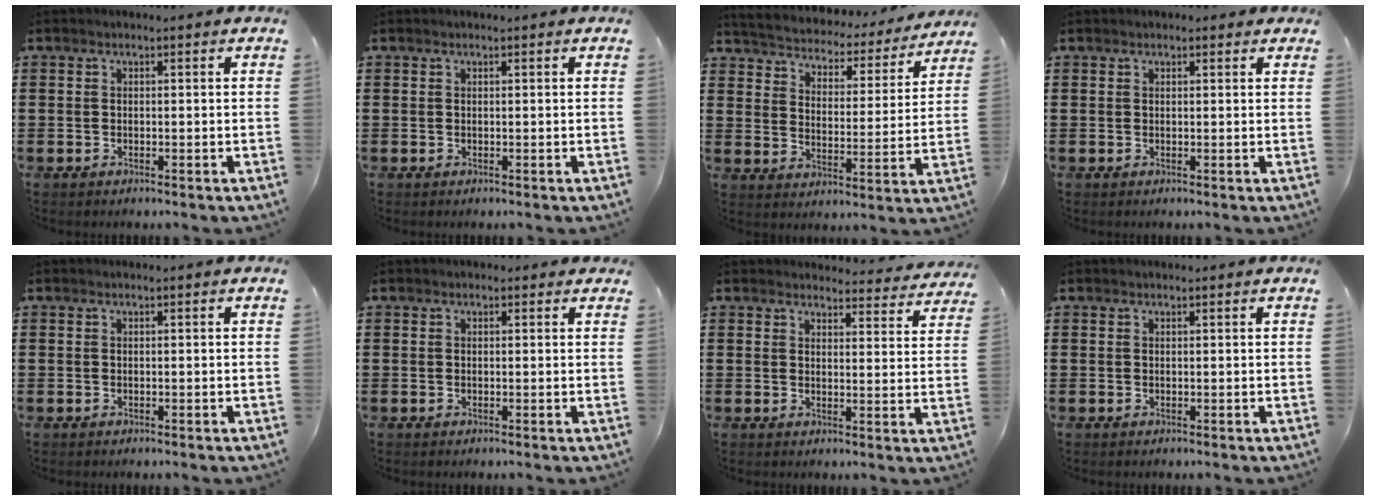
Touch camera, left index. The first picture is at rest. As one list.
[{"total": 0.0}, {"total": 3.1, "force": [3.1, 0.4, -0.2], "torque": [-0.020, -0.032, 0.042]}, {"total": 0.7, "force": [0.6, 0.4, 0.1], "torque": [-0.005, 0.003, 0.012]}, {"total": 0.0}, {"total": 0.7, "force": [0.3, 0.6, 0.1], "torque": [-0.005, 0.006, 0.005]}, {"total": 3.4, "force": [3.3, 0.4, 0.3], "torque": [-0.012, -0.021, 0.057]}, {"total": 0.0}]